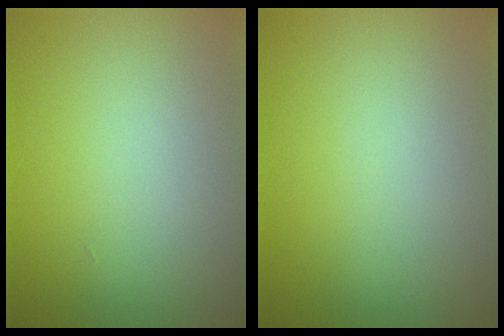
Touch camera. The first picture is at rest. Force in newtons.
{"total": 0.0}